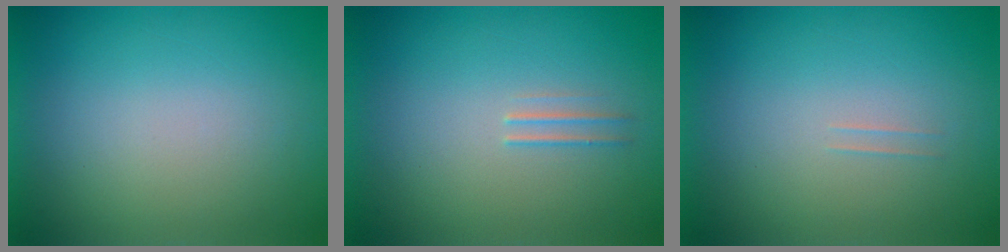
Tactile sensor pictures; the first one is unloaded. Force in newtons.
{"total": 1.9}
{"total": 1.1}